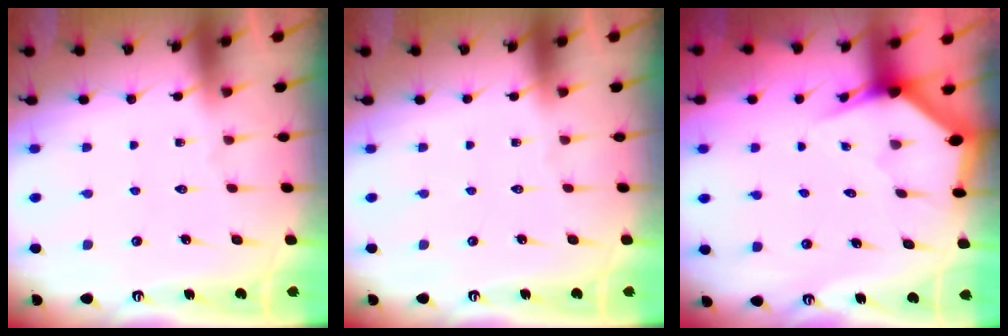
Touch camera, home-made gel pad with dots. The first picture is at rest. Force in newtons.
{"total": 0.0}
{"total": 2.6, "press": 2.6, "slide": 0.1}